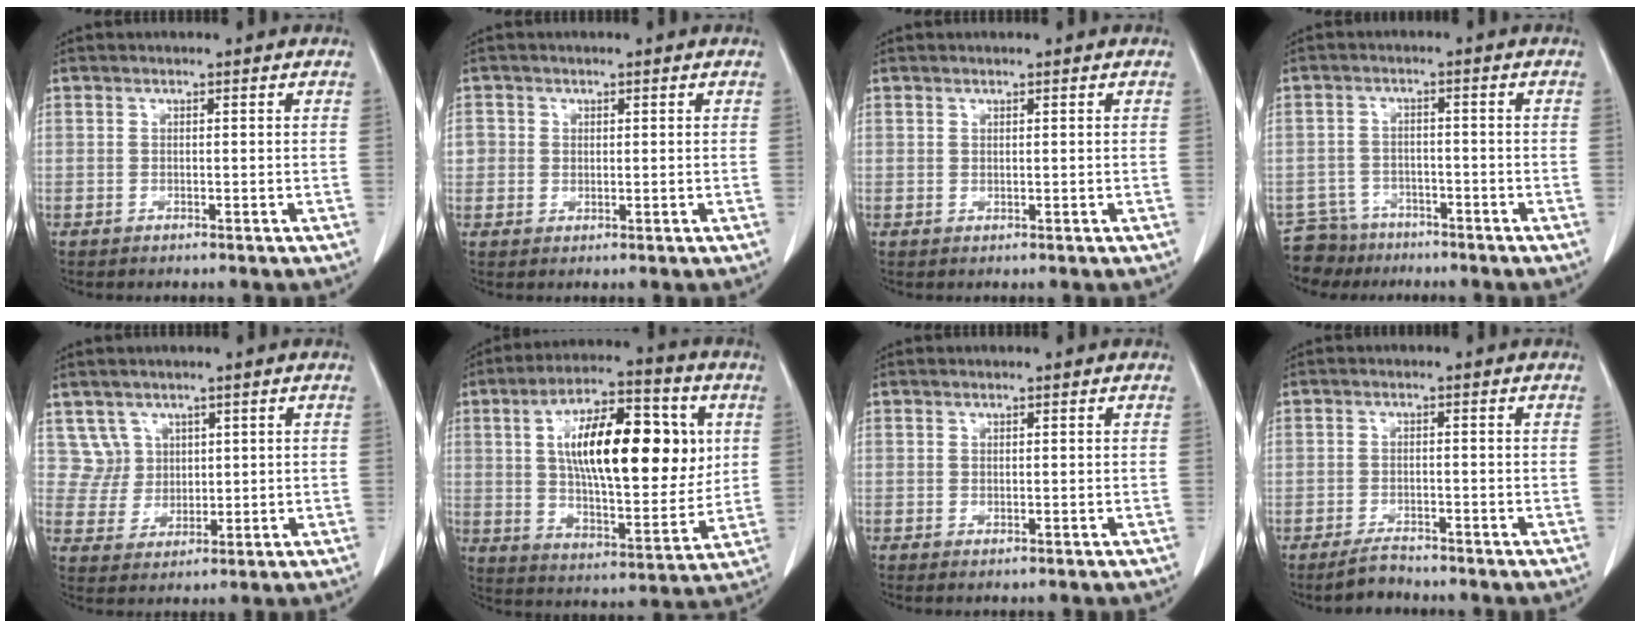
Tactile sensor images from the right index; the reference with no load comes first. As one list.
[{"total": 3.9, "force": [0.5, 3.7, 1.1], "torque": [-0.025, 0.009, 0.011]}, {"total": 0.0}, {"total": 6.2, "force": [-5.0, 3.5, -0.6], "torque": [0.015, 0.009, -0.087]}, {"total": 4.9, "force": [2.4, 4.3, -0.2], "torque": [0.010, 0.005, 0.053]}, {"total": 21.0, "force": [4.5, 7.6, 19.0], "torque": [-0.318, 0.022, 0.071]}, {"total": 0.8, "force": [-0.2, 0.3, 0.7], "torque": [-0.015, -0.004, -0.001]}, {"total": 3.1, "force": [-2.8, 0.9, 1.0], "torque": [-0.022, -0.004, -0.048]}]